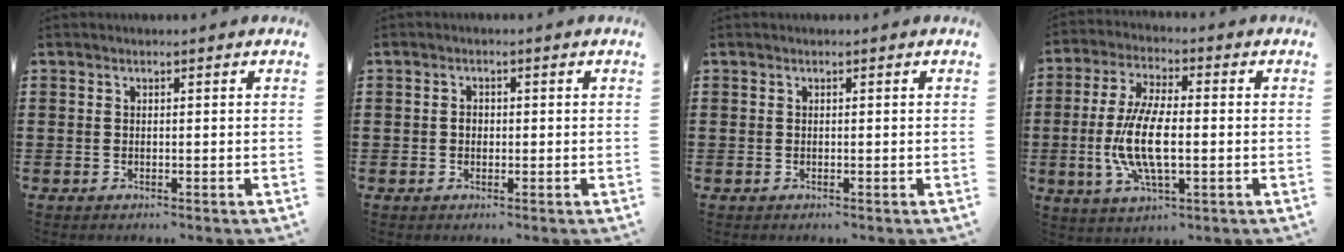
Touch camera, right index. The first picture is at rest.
{"total": 1.2, "force": [-0.1, 1.0, 0.7], "torque": [-0.016, 0.004, -0.003]}
{"total": 0.0}
{"total": 10.7, "force": [-1.5, 4.0, 9.8], "torque": [-0.221, -0.014, -0.032]}